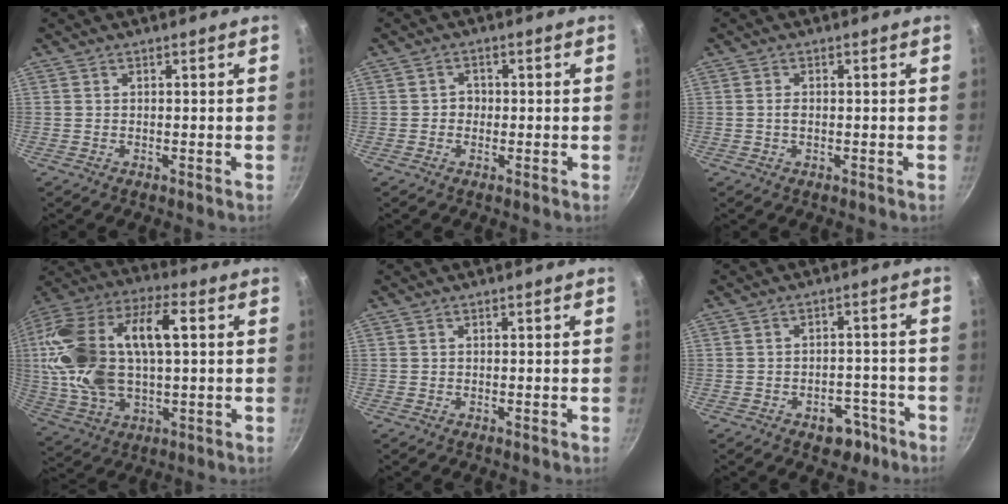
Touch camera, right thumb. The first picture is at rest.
{"total": 2.0, "force": [-0.3, 1.8, 0.8], "torque": [0.002, 0.007, -0.009]}
{"total": 1.4, "force": [-0.1, 0.8, 1.1], "torque": [-0.023, 0.000, -0.002]}
{"total": 25.5, "force": [3.2, 12.7, 21.8], "torque": [-0.456, 0.018, 0.053]}
{"total": 0.0}
{"total": 5.6, "force": [-3.3, 3.6, 2.6], "torque": [-0.012, 0.033, -0.042]}